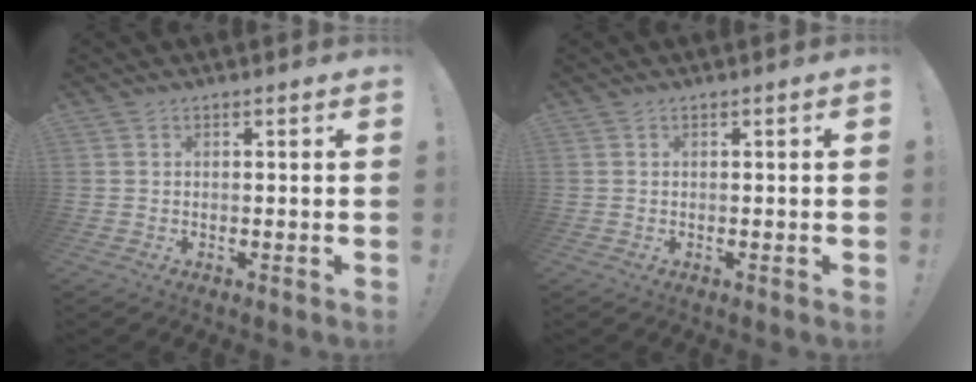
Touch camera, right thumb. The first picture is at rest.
{"total": 0.6, "force": [-0.1, -0.1, 0.6], "torque": [-0.014, 0.001, -0.001]}